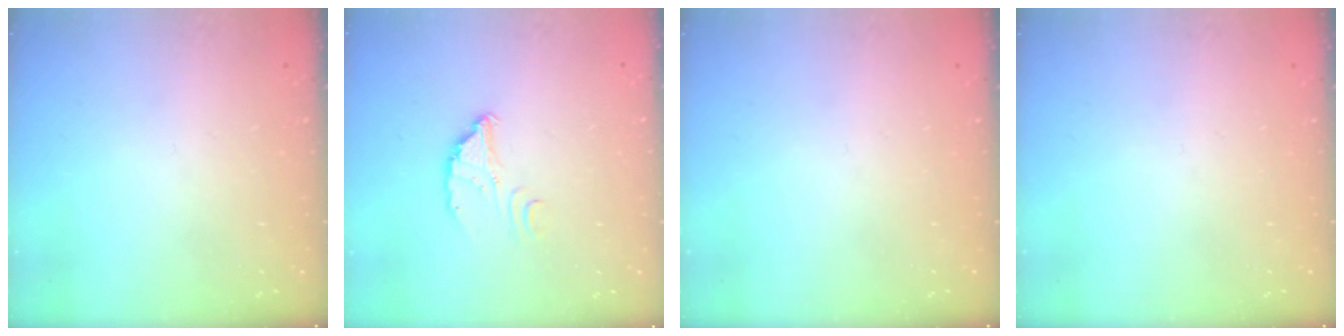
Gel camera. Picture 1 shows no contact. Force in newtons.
{"total": 3.0, "press": 3.0, "slide": 0.3}
{"total": 0.0}
{"total": 0.0}